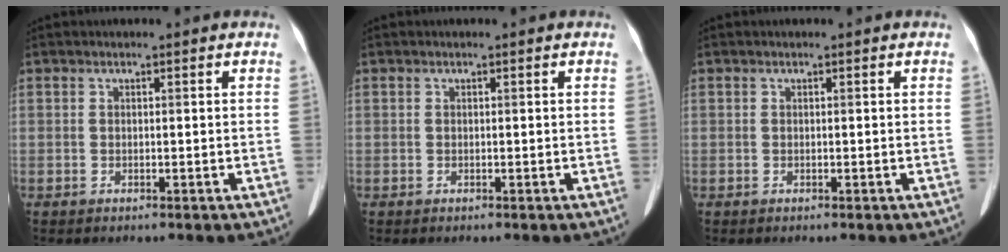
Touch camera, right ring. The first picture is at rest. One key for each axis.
{"total": 0.0}
{"total": 0.0}